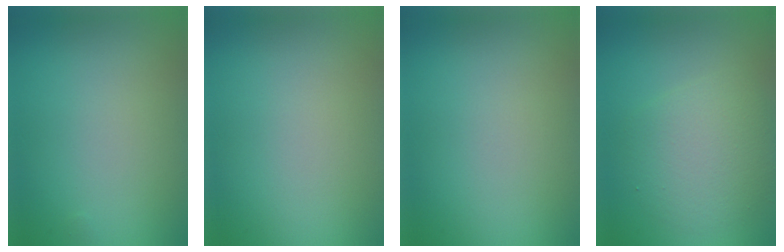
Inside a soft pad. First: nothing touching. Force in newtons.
{"total": 0.0}
{"total": 0.0}
{"total": 4.7, "press": 4.7, "slide": 0.1}